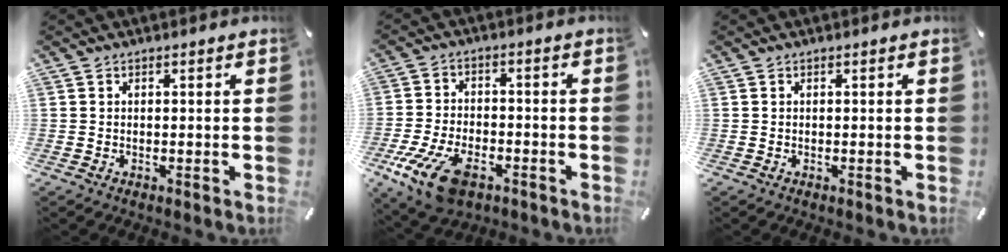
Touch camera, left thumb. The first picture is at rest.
{"total": 12.3, "force": [-6.5, 6.7, 8.0], "torque": [-0.170, 0.024, -0.118]}
{"total": 0.0}